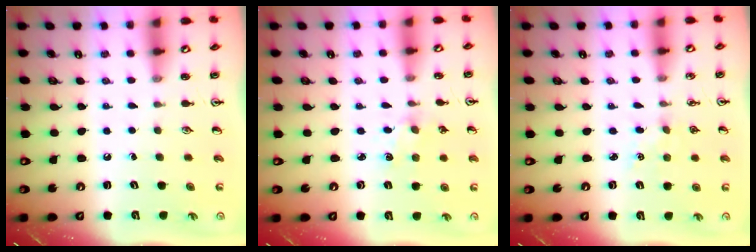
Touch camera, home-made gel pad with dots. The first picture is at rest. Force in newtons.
{"total": 1.2, "press": 1.2, "slide": 0.2}
{"total": 3.3, "press": 3.3, "slide": 0.4}